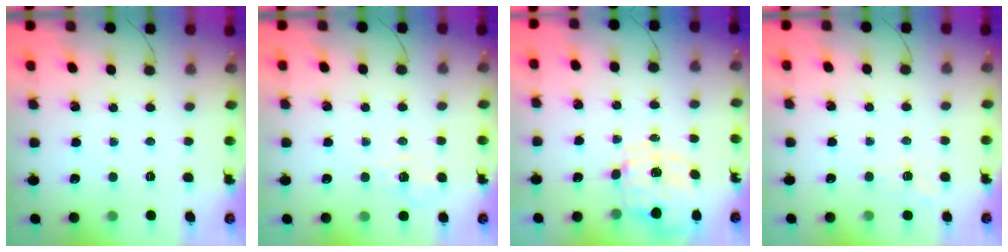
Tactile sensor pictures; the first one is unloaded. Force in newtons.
{"total": 2.4, "press": 1.7, "slide": 1.7}
{"total": 2.6, "press": 2.4, "slide": 1.0}
{"total": 2.7, "press": 2.2, "slide": 1.6}